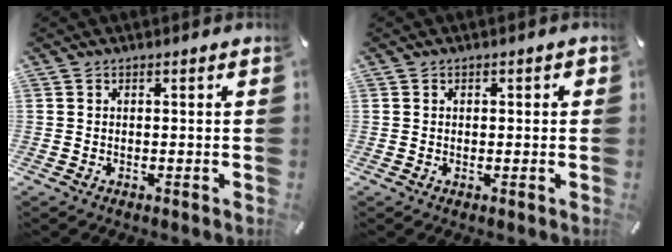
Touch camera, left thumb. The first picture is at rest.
{"total": 1.0, "force": [-0.2, 0.9, 0.4], "torque": [-0.008, 0.005, -0.005]}